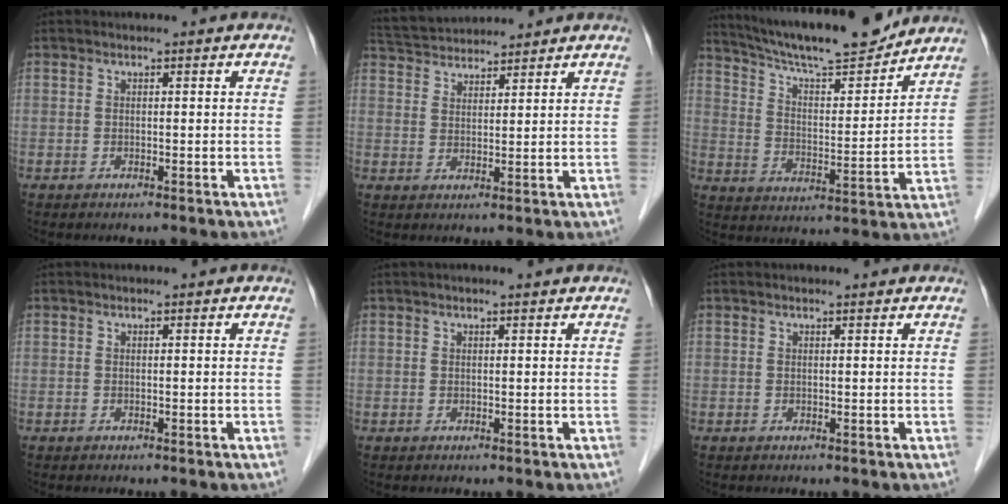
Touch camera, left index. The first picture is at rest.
{"total": 8.7, "force": [8.4, 1.2, 2.0], "torque": [-0.044, 0.036, 0.143]}
{"total": 17.1, "force": [15.5, 1.6, 7.0], "torque": [-0.124, 0.001, 0.247]}
{"total": 0.0}
{"total": 2.2, "force": [1.9, 0.1, 1.2], "torque": [-0.014, 0.021, 0.026]}
{"total": 1.5, "force": [1.4, 0.1, 0.6], "torque": [-0.010, 0.012, 0.020]}